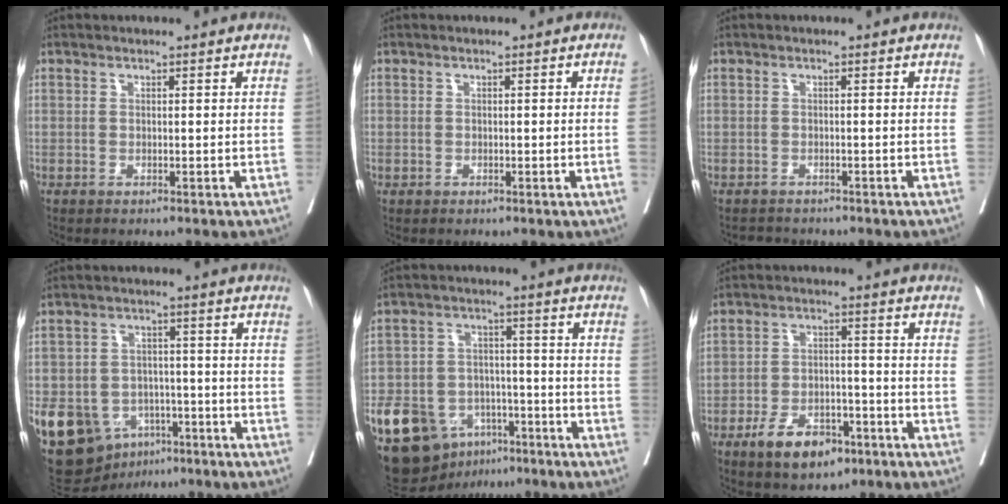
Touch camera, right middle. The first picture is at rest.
{"total": 0.9, "force": [-0.1, -0.3, 0.9], "torque": [-0.013, 0.003, 0.000]}
{"total": 1.9, "force": [-1.7, 0.8, -0.4], "torque": [0.005, -0.003, -0.030]}
{"total": 16.4, "force": [-7.6, 12.3, 7.7], "torque": [-0.165, 0.013, -0.110]}
{"total": 14.2, "force": [-7.8, 9.7, 6.9], "torque": [-0.122, 0.019, -0.120]}
{"total": 8.5, "force": [-5.1, 4.3, 5.3], "torque": [-0.088, 0.002, -0.082]}